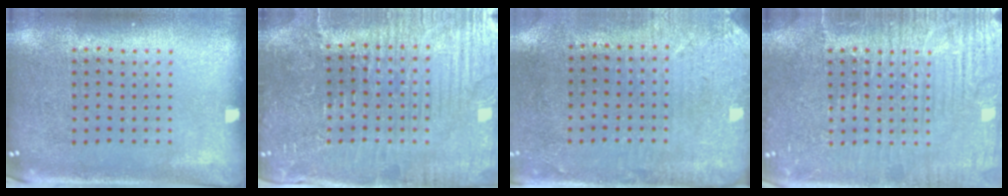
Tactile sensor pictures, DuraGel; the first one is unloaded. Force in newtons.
{"total": 4.6, "press": 4.4, "slide": 1.3}
{"total": 3.0, "press": 2.4, "slide": 1.8}
{"total": 6.0, "press": 6.0, "slide": 0.7}